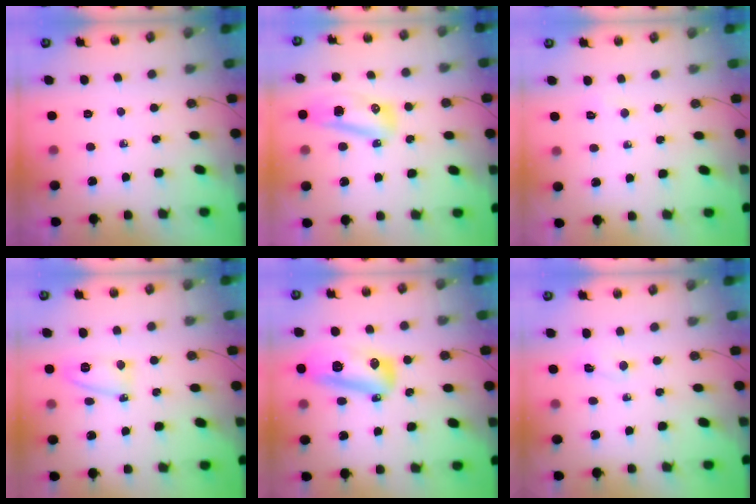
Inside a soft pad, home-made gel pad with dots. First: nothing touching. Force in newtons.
{"total": 9.4, "press": 9.3, "slide": 1.6}
{"total": 2.8, "press": 2.8, "slide": 0.4}
{"total": 7.0, "press": 6.9, "slide": 0.6}
{"total": 13.4, "press": 13.4, "slide": 1.2}
{"total": 2.3, "press": 2.2, "slide": 0.7}